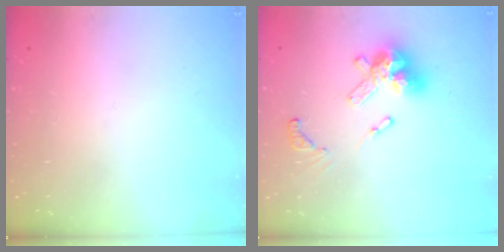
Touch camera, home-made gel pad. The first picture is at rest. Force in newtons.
{"total": 13.7, "press": 13.6, "slide": 1.8}